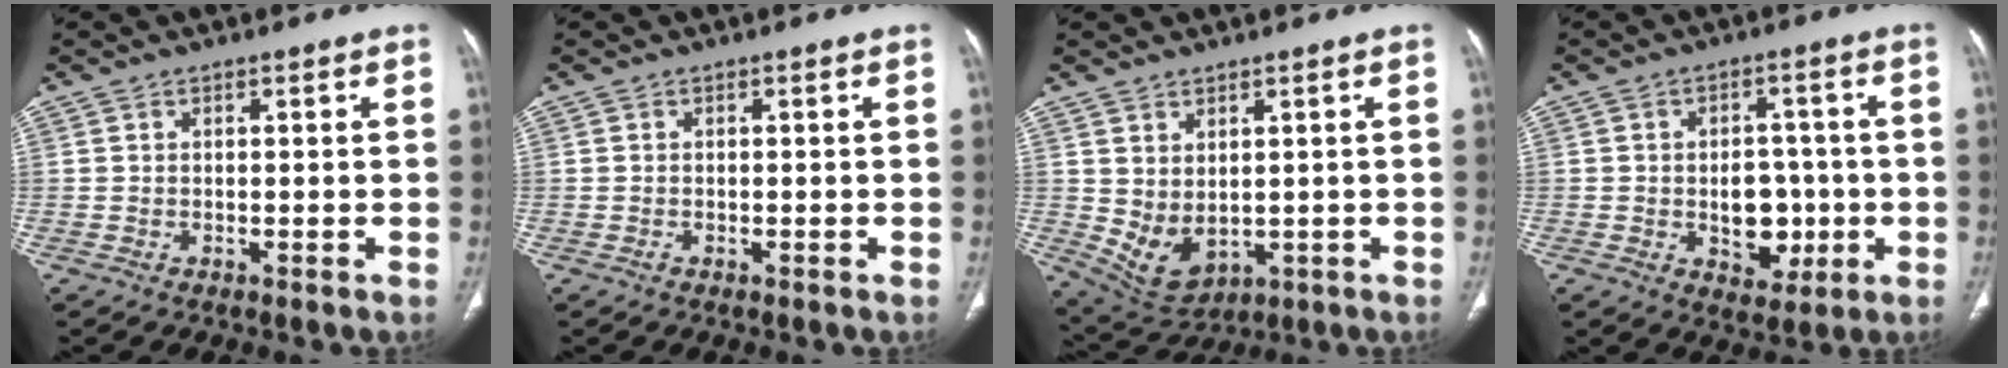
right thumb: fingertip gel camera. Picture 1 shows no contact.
{"total": 0.0}
{"total": 7.7, "force": [0.1, 4.8, 6.0], "torque": [-0.096, -0.008, 0.030]}
{"total": 9.1, "force": [-1.4, 6.4, 6.3], "torque": [-0.049, 0.014, -0.008]}